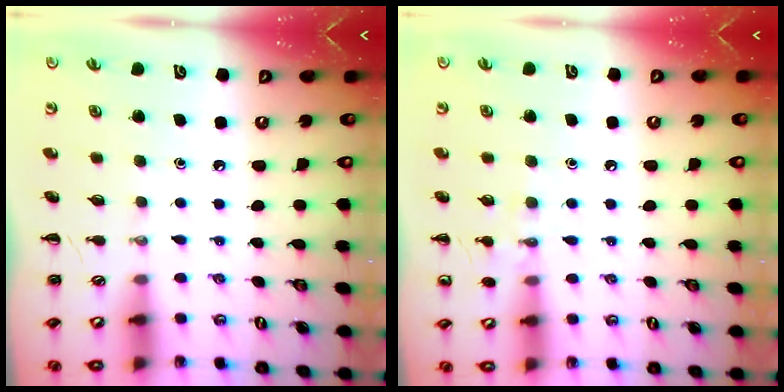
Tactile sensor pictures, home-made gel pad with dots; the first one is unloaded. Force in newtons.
{"total": 6.5, "press": 6.2, "slide": 1.9}